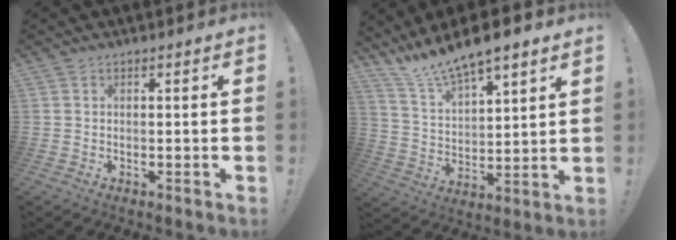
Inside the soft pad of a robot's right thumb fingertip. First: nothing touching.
{"total": 11.7, "force": [10.7, 2.3, 4.2], "torque": [-0.095, -0.089, 0.190]}